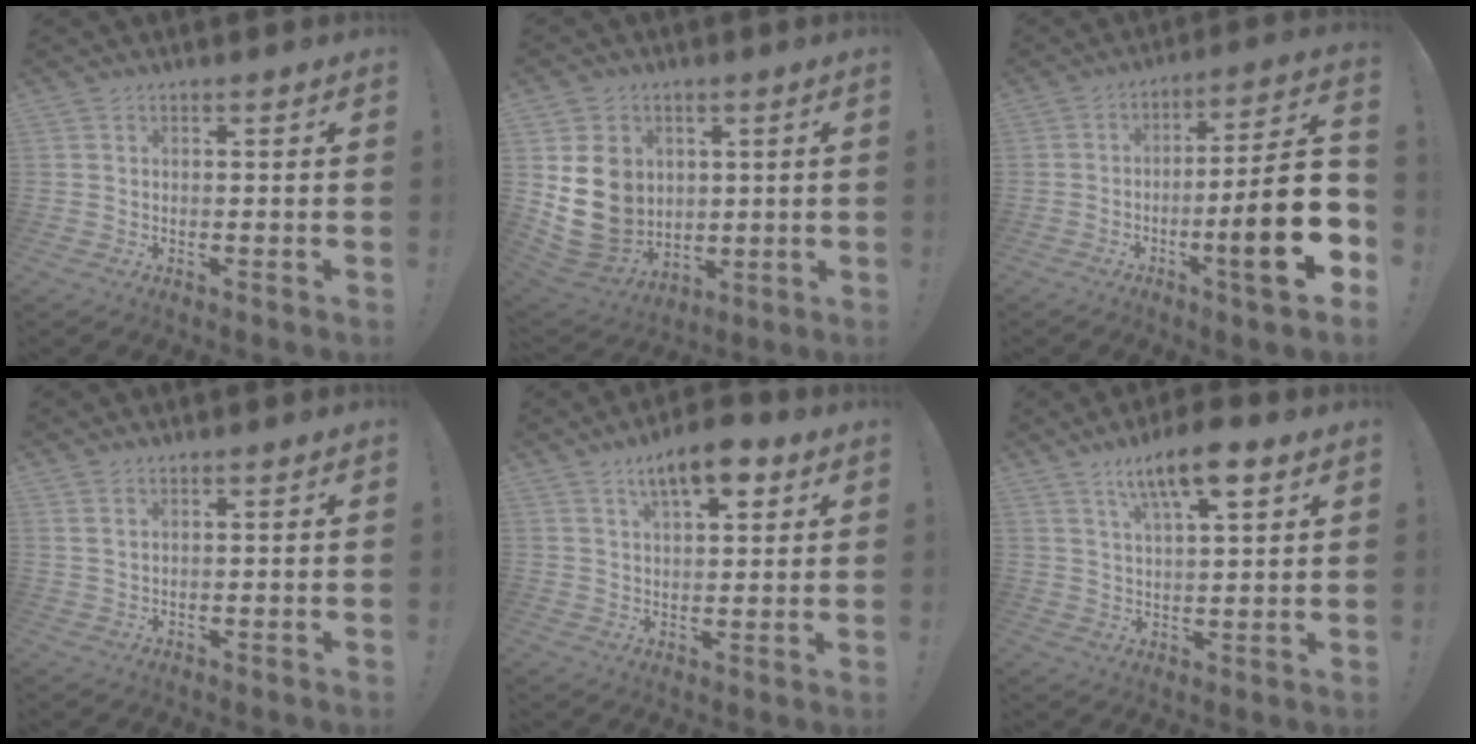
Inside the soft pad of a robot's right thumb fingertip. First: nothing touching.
{"total": 14.6, "force": [2.6, 12.5, 6.9], "torque": [-0.131, -0.016, 0.056]}
{"total": 20.5, "force": [-5.4, 2.6, 19.6], "torque": [-0.299, 0.019, -0.084]}
{"total": 1.9, "force": [1.2, 0.6, 1.3], "torque": [-0.032, 0.000, 0.024]}
{"total": 9.7, "force": [5.4, 3.8, 7.2], "torque": [-0.102, -0.019, 0.090]}
{"total": 11.5, "force": [6.5, 3.8, 8.7], "torque": [-0.141, -0.021, 0.108]}